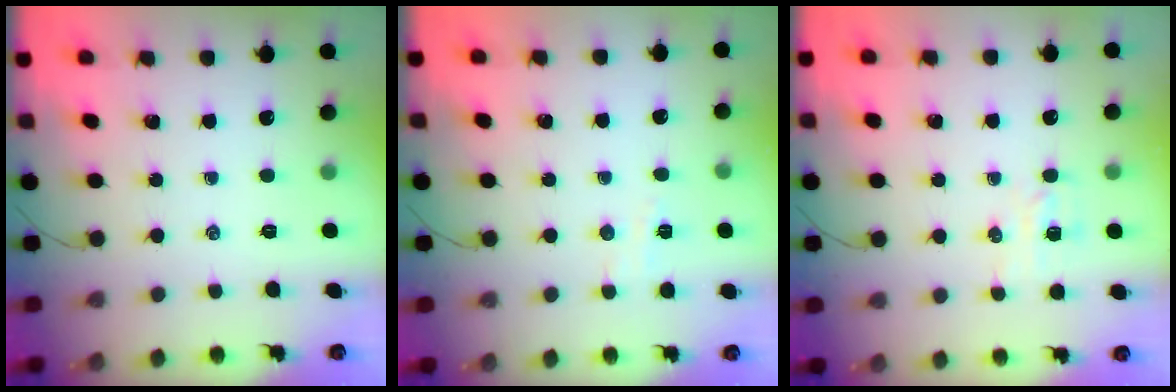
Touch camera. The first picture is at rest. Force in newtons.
{"total": 3.4, "press": 3.3, "slide": 1.1}
{"total": 3.8, "press": 3.7, "slide": 0.9}